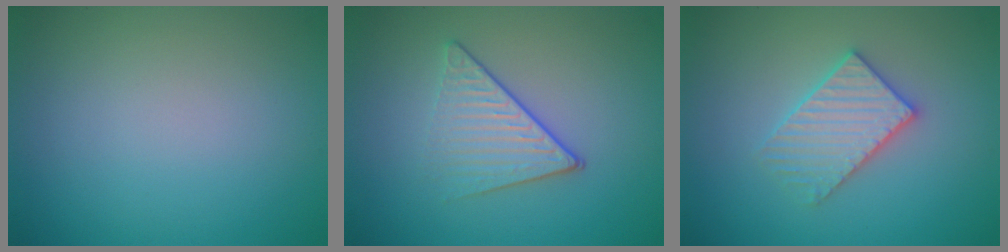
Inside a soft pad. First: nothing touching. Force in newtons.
{"total": 3.8, "press": 2.8, "slide": 2.5}
{"total": 3.7, "press": 3.6, "slide": 0.6}